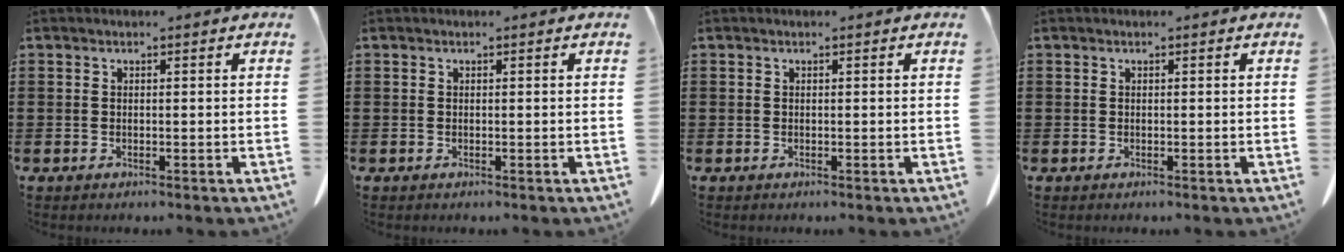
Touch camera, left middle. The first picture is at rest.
{"total": 0.0}
{"total": 0.0}
{"total": 0.0}